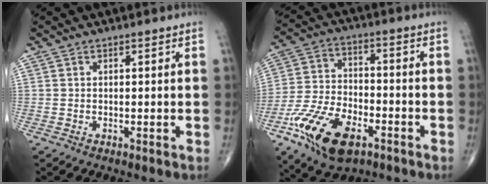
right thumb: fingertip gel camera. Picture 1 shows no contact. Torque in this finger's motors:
{"motor_torque": [2.77, 2.23, 1.14, -1.38, 0.43]}